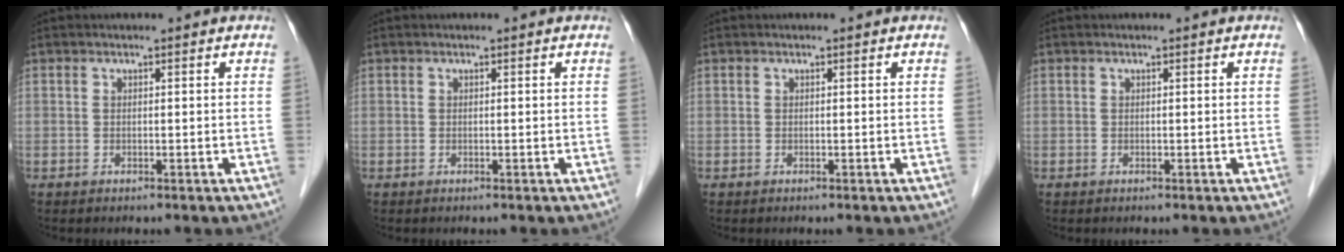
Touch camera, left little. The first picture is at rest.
{"total": 0.0}
{"total": 0.0}
{"total": 0.0}